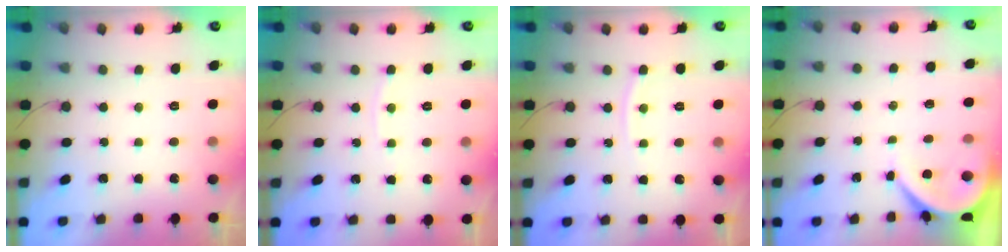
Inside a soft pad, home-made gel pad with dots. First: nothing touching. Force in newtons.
{"total": 2.7, "press": 2.7, "slide": 0.4}
{"total": 5.8, "press": 5.8, "slide": 0.3}
{"total": 3.5, "press": 3.4, "slide": 0.4}